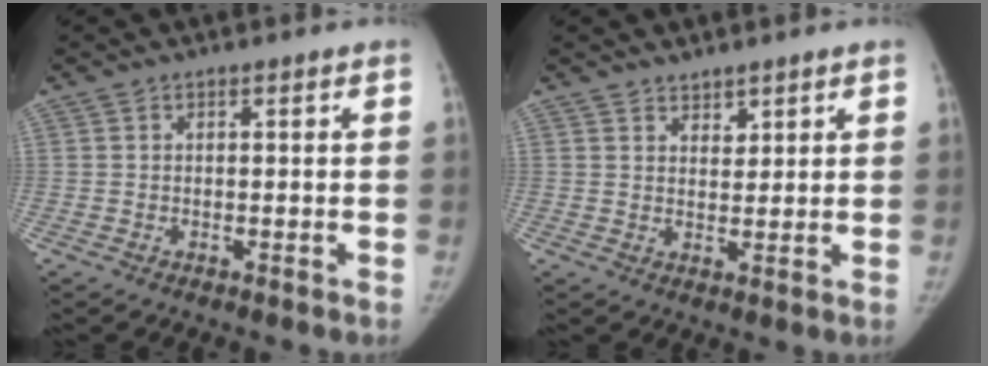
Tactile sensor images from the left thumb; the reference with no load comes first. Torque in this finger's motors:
{"motor_torque": [-0.16, 0.01, -0.25, 0.12, -0.06]}